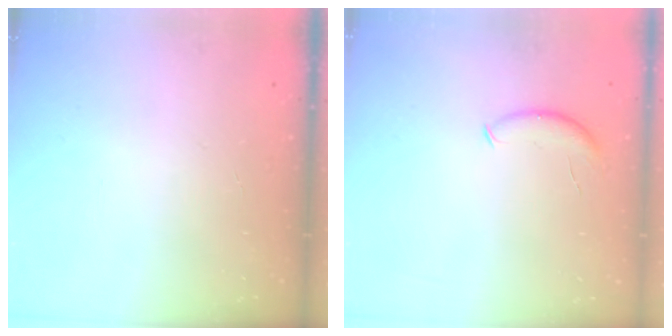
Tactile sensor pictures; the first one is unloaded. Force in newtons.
{"total": 6.8, "press": 6.8, "slide": 0.6}